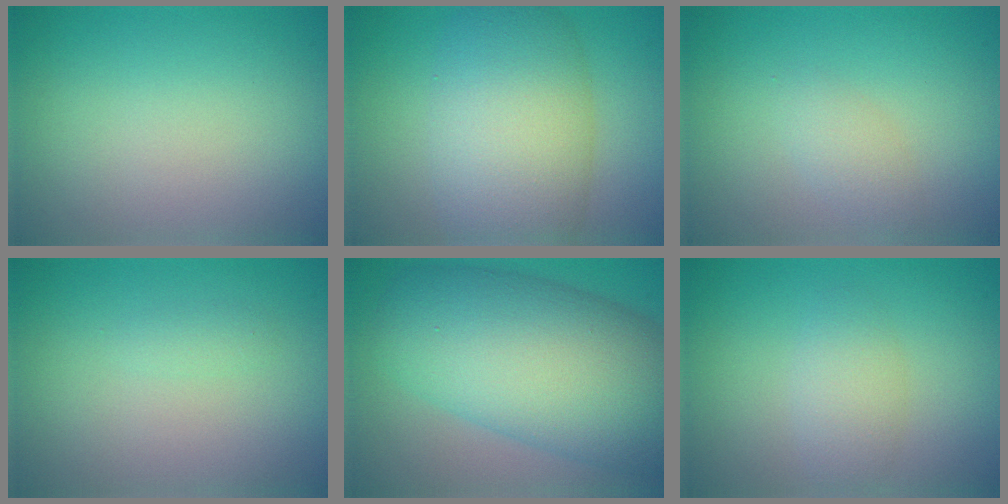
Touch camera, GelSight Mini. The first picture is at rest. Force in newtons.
{"total": 9.2, "press": 9.2, "slide": 0.2}
{"total": 1.4, "press": 1.4, "slide": 0.1}
{"total": 0.7, "press": 0.7, "slide": 0.0}
{"total": 13.2, "press": 13.2, "slide": 0.2}
{"total": 1.2, "press": 1.2, "slide": 0.2}